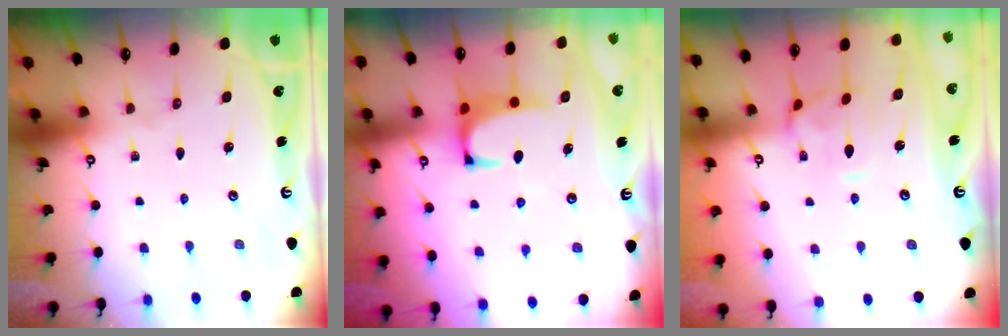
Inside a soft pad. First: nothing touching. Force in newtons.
{"total": 1.2, "press": 1.1, "slide": 0.5}
{"total": 1.3, "press": 0.8, "slide": 1.1}